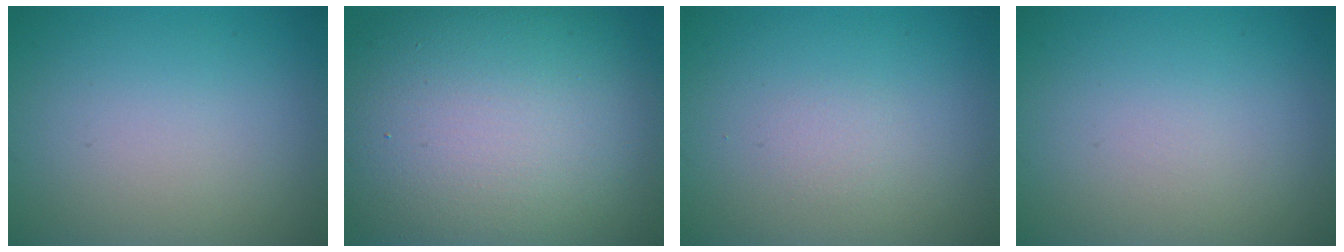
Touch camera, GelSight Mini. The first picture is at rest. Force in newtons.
{"total": 16.3, "press": 16.3, "slide": 1.1}
{"total": 0.7, "press": 0.7, "slide": 0.1}
{"total": 0.0}